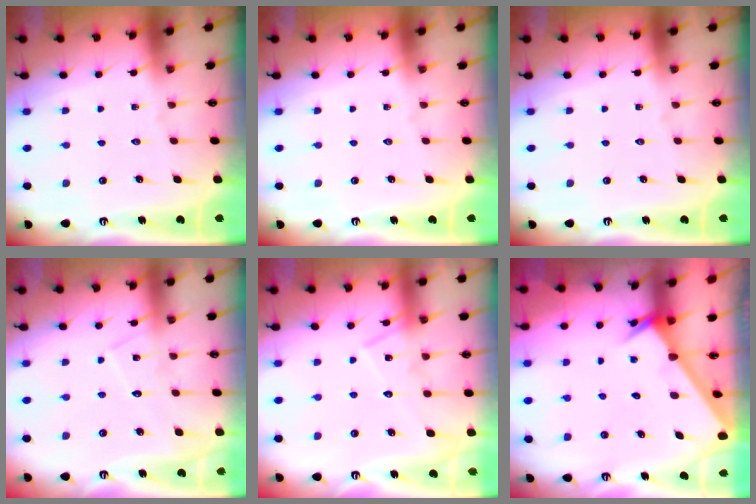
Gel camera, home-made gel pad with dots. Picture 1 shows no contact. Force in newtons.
{"total": 0.0}
{"total": 0.0}
{"total": 8.0, "press": 8.0, "slide": 0.6}
{"total": 11.9, "press": 11.8, "slide": 0.9}
{"total": 2.5, "press": 2.5, "slide": 0.1}